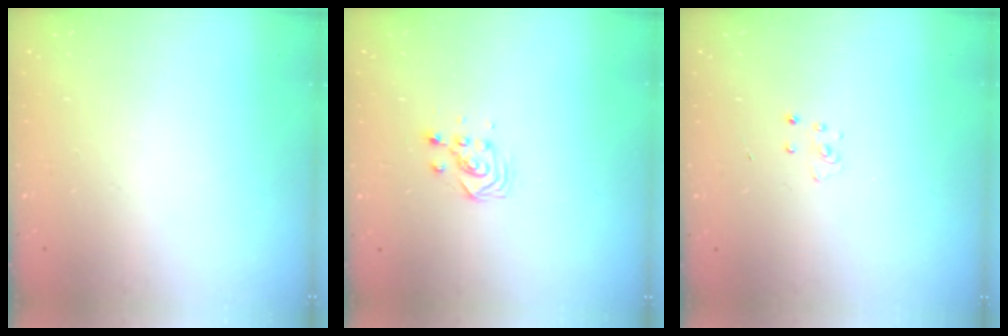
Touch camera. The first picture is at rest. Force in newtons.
{"total": 3.5, "press": 3.5, "slide": 0.2}
{"total": 2.7, "press": 2.7, "slide": 0.3}